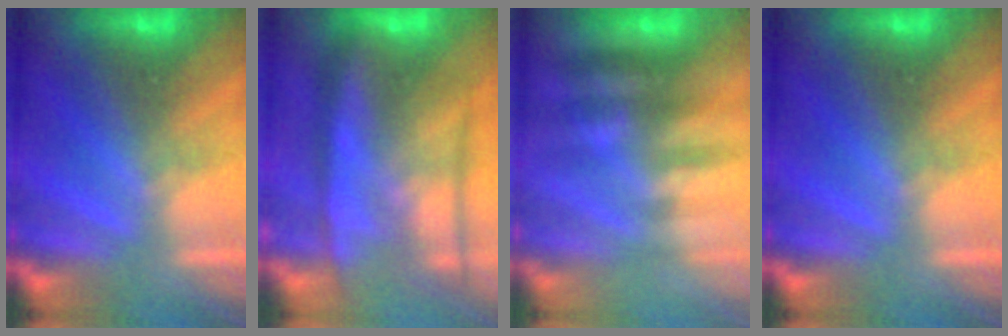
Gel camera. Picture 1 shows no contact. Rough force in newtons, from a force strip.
{"total": 5.8}
{"total": 2.5}
{"total": 0.0}